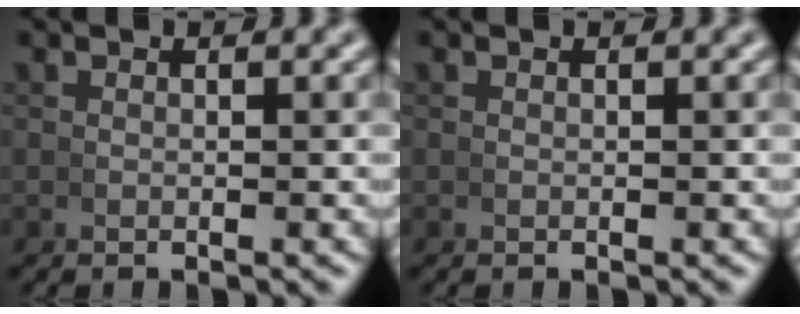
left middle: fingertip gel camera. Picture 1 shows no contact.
{"total": 0.0}